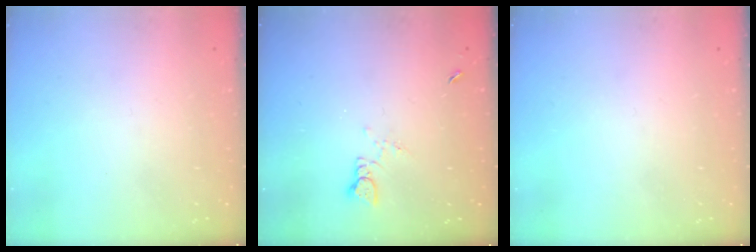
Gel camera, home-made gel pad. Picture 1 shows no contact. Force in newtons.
{"total": 1.0, "press": 1.0, "slide": 0.1}
{"total": 0.0}